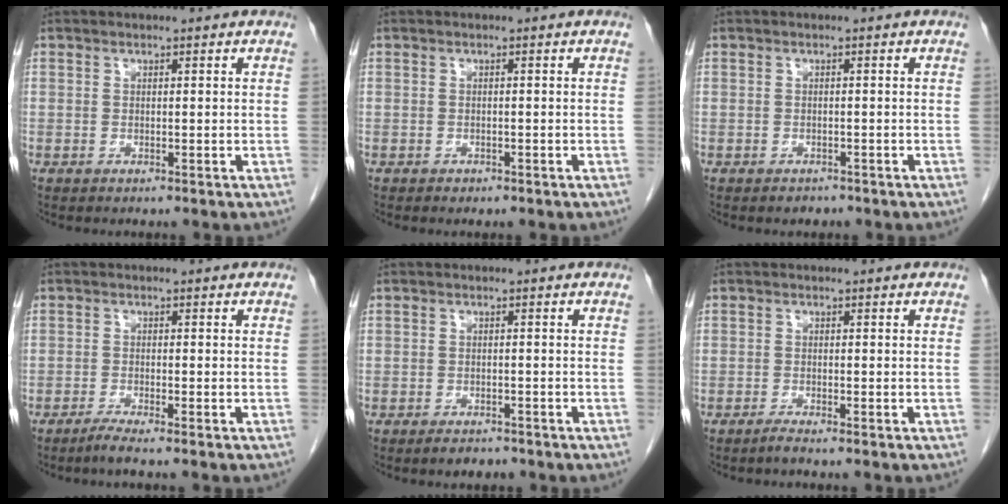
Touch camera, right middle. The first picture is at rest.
{"total": 0.6, "force": [-0.4, 0.4, 0.2], "torque": [-0.007, 0.001, -0.004]}
{"total": 1.2, "force": [-1.0, 0.7, 0.2], "torque": [-0.007, 0.000, -0.012]}
{"total": 2.1, "force": [-1.7, -0.5, 1.1], "torque": [-0.028, -0.004, -0.037]}
{"total": 2.3, "force": [-1.9, 0.9, 1.0], "torque": [-0.019, -0.001, -0.023]}
{"total": 1.1, "force": [-1.0, -0.2, 0.6], "torque": [-0.013, -0.002, -0.019]}